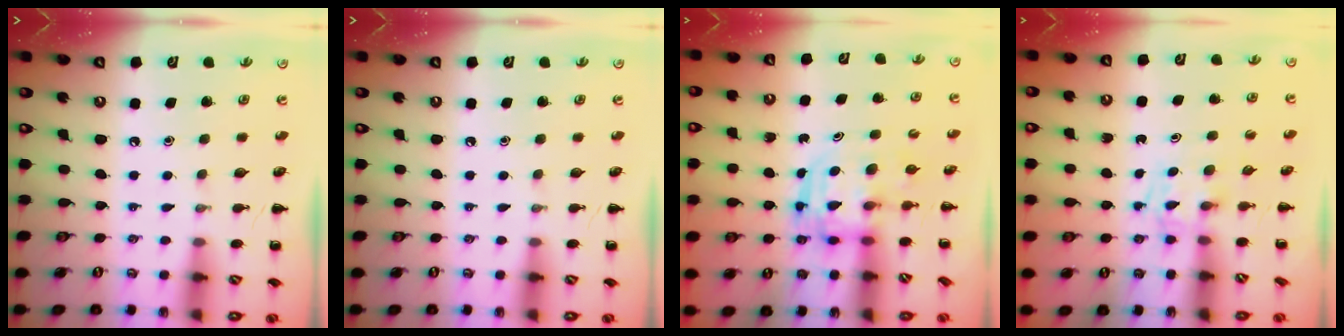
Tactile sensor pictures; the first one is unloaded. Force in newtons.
{"total": 0.0}
{"total": 3.1, "press": 3.1, "slide": 0.3}
{"total": 2.7, "press": 2.5, "slide": 1.0}